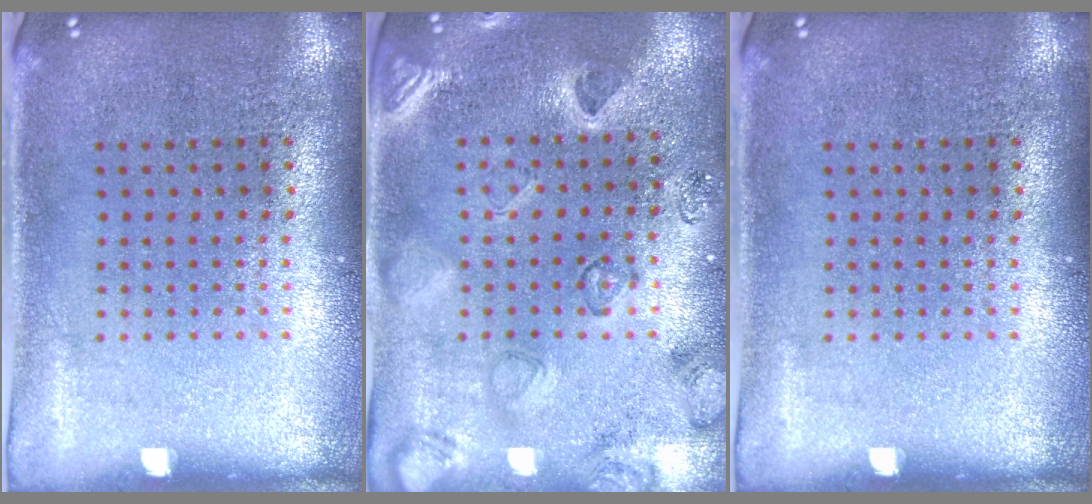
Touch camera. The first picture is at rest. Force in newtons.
{"total": 2.3, "press": 2.1, "slide": 1.0}
{"total": 0.0}